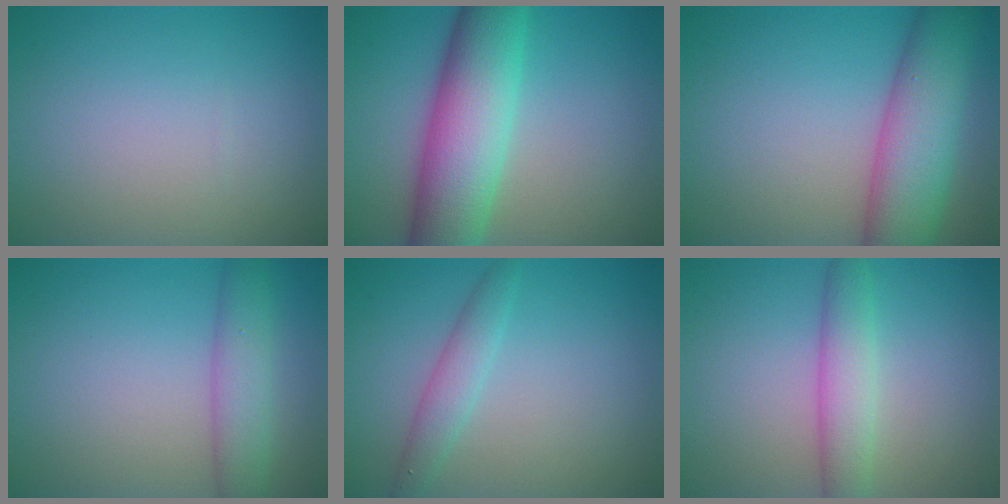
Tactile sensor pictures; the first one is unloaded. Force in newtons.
{"total": 9.9, "press": 9.9, "slide": 0.2}
{"total": 8.6, "press": 8.6, "slide": 0.3}
{"total": 3.7, "press": 3.7, "slide": 0.1}
{"total": 2.3, "press": 2.3, "slide": 0.0}
{"total": 3.6, "press": 3.6, "slide": 0.1}